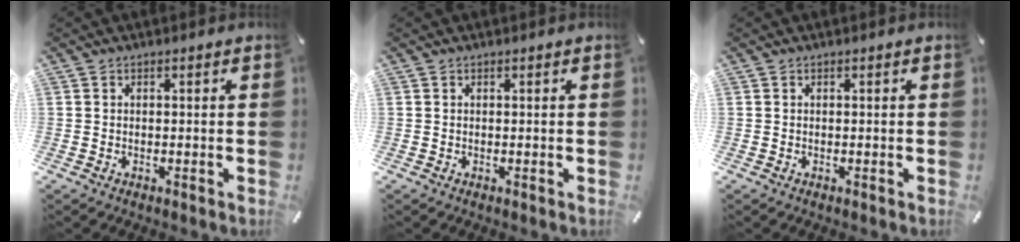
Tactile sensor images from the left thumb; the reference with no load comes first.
{"total": 0.0}
{"total": 0.0}